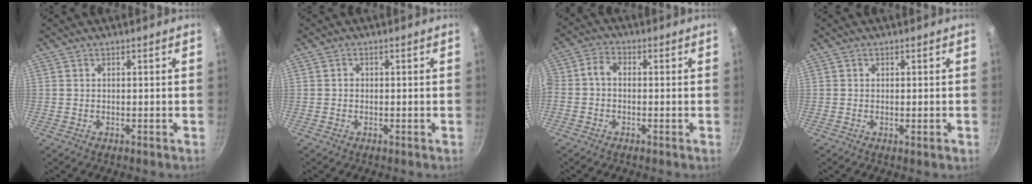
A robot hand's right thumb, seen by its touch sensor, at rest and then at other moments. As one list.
[{"total": 0.8, "force": [-0.3, 0.7, 0.2], "torque": [-0.002, 0.002, -0.005]}, {"total": 4.0, "force": [-1.3, 2.6, 2.8], "torque": [-0.064, 0.027, -0.038]}, {"total": 1.4, "force": [-0.3, 0.2, 1.3], "torque": [-0.021, -0.002, -0.006]}]